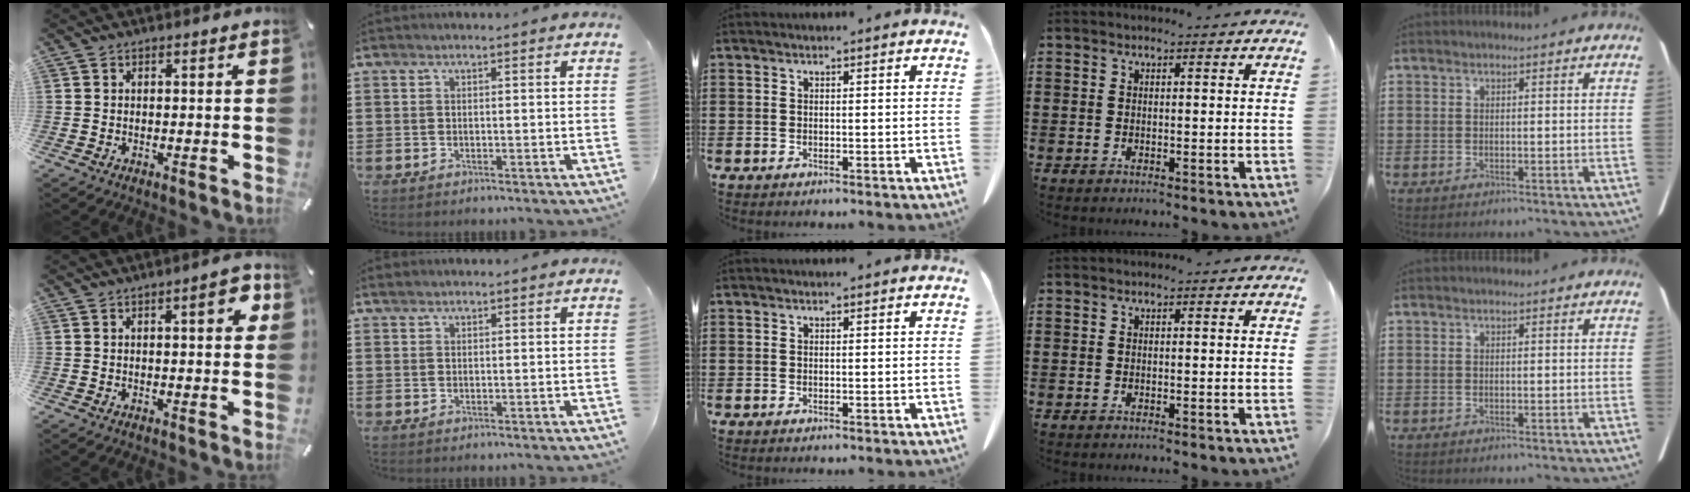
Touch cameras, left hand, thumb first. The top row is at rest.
{"thumb": {"total": 5.6, "force": [1.6, 1.9, 5.0], "torque": [-0.059, -0.005, 0.016]}, "index": {"total": 1.4, "force": [1.2, 0.4, 0.3], "torque": [-0.010, 0.003, 0.024]}}